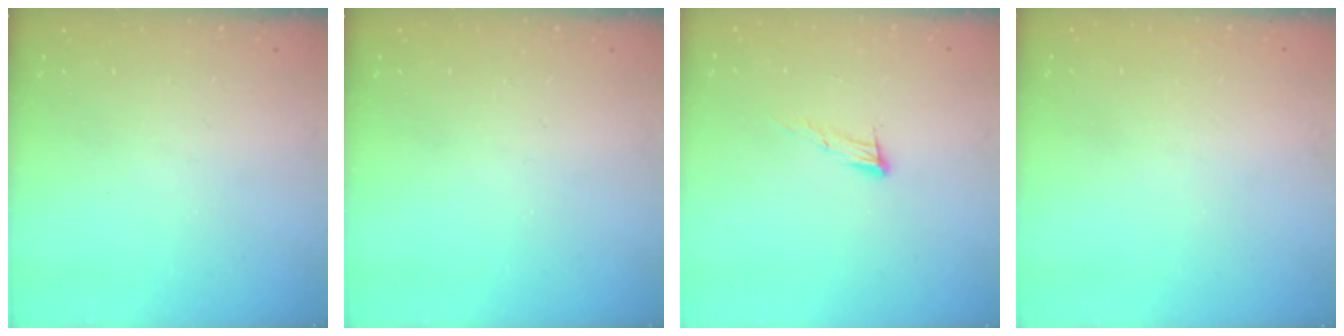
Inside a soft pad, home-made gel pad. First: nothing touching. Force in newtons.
{"total": 0.0}
{"total": 8.5, "press": 8.4, "slide": 1.5}
{"total": 1.6, "press": 1.6, "slide": 0.0}